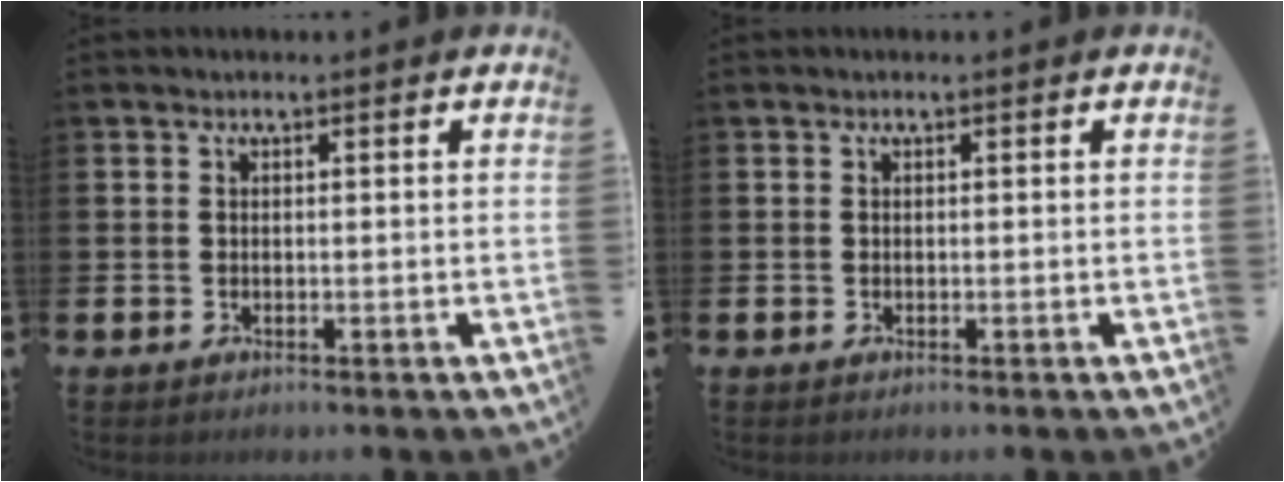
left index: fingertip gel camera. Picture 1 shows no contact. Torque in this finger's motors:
{"motor_torque": [0.00, 0.00, 0.00, -0.01]}